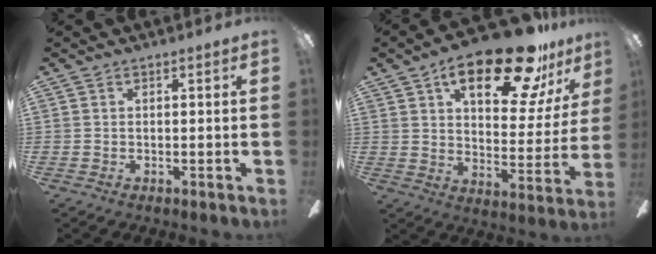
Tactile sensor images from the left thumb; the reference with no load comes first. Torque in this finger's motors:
{"motor_torque": [0.28, 0.42, 1.62, -1.15, 0.34]}